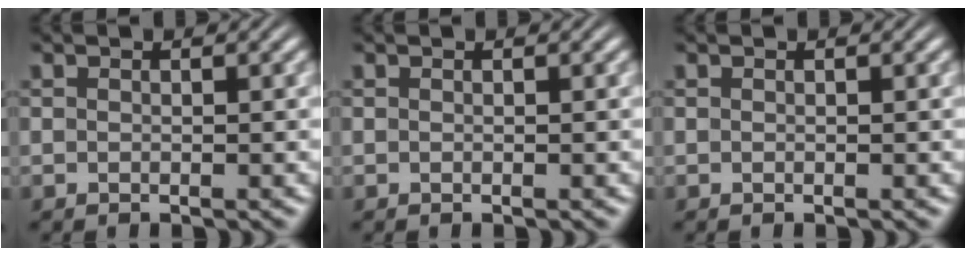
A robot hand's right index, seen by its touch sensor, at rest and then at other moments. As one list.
[{"total": 0.0}, {"total": 0.0}]